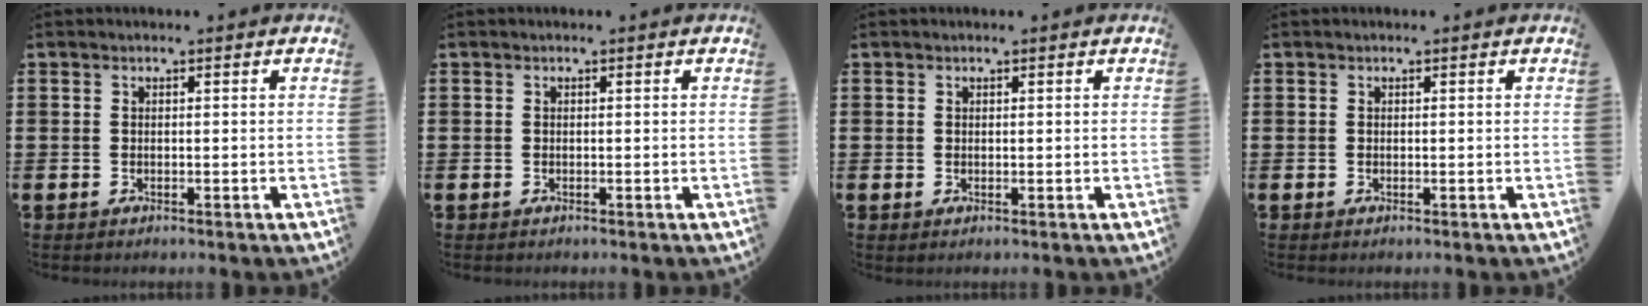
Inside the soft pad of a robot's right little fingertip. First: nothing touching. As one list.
[{"total": 0.0}, {"total": 0.0}, {"total": 0.0}]